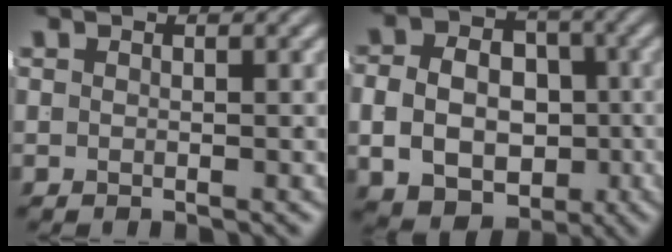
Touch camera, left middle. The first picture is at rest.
{"total": 9.7, "force": [-2.5, 7.7, 5.4], "torque": [-0.087, -0.028, -0.033]}